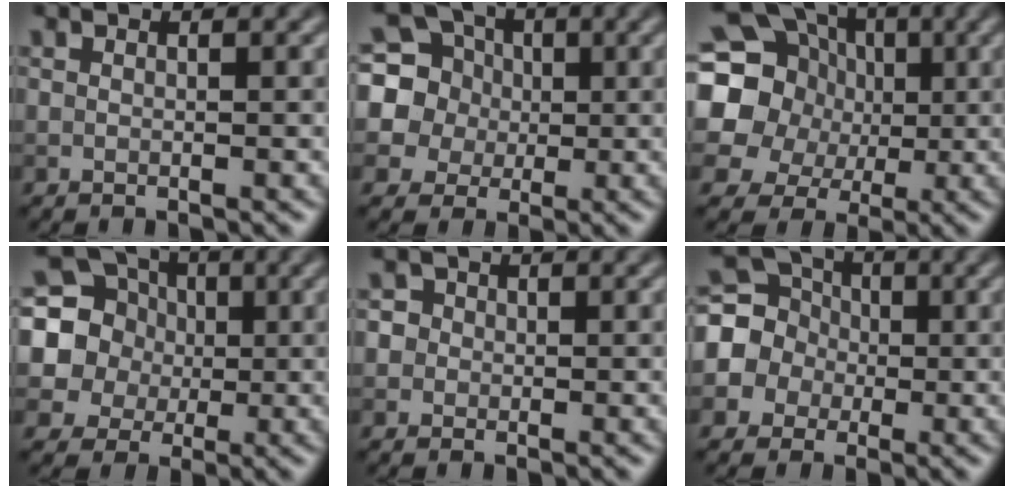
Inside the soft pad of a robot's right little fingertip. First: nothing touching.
{"total": 8.8, "force": [2.2, 8.0, 2.9], "torque": [-0.078, 0.037, 0.026]}
{"total": 19.9, "force": [3.8, 17.9, 7.7], "torque": [-0.177, 0.016, 0.028]}
{"total": 10.8, "force": [1.7, 10.0, 3.8], "torque": [-0.115, 0.033, 0.020]}
{"total": 2.9, "force": [0.9, 2.6, 1.0], "torque": [0.008, 0.016, -0.008]}
{"total": 5.6, "force": [0.0, 5.3, 1.8], "torque": [-0.033, 0.016, -0.026]}